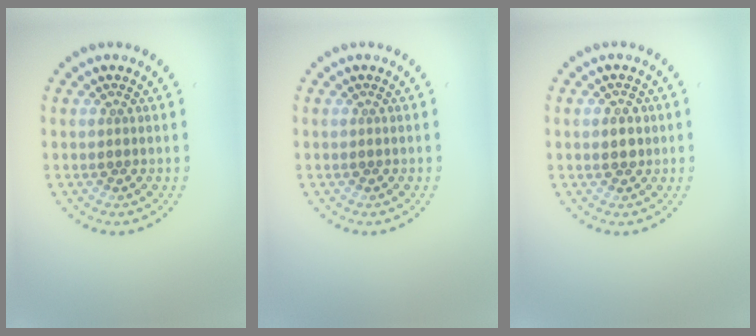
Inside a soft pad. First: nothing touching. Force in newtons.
{"total": 0.0}
{"total": 1.6, "press": 1.6, "slide": 0.3}